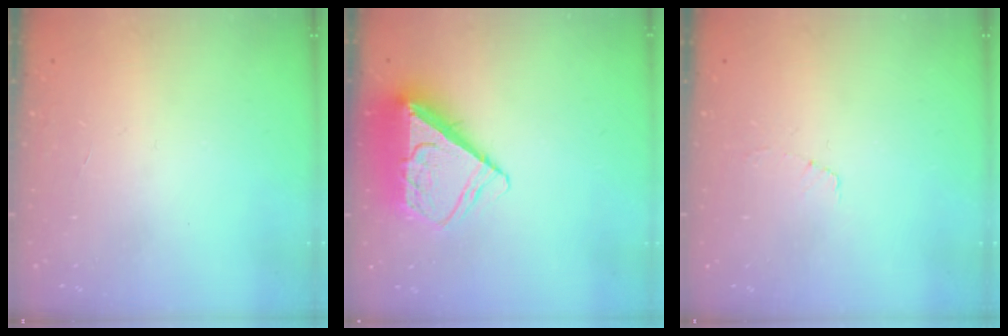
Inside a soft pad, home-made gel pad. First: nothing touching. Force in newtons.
{"total": 11.5, "press": 11.4, "slide": 1.3}
{"total": 3.8, "press": 3.8, "slide": 0.3}